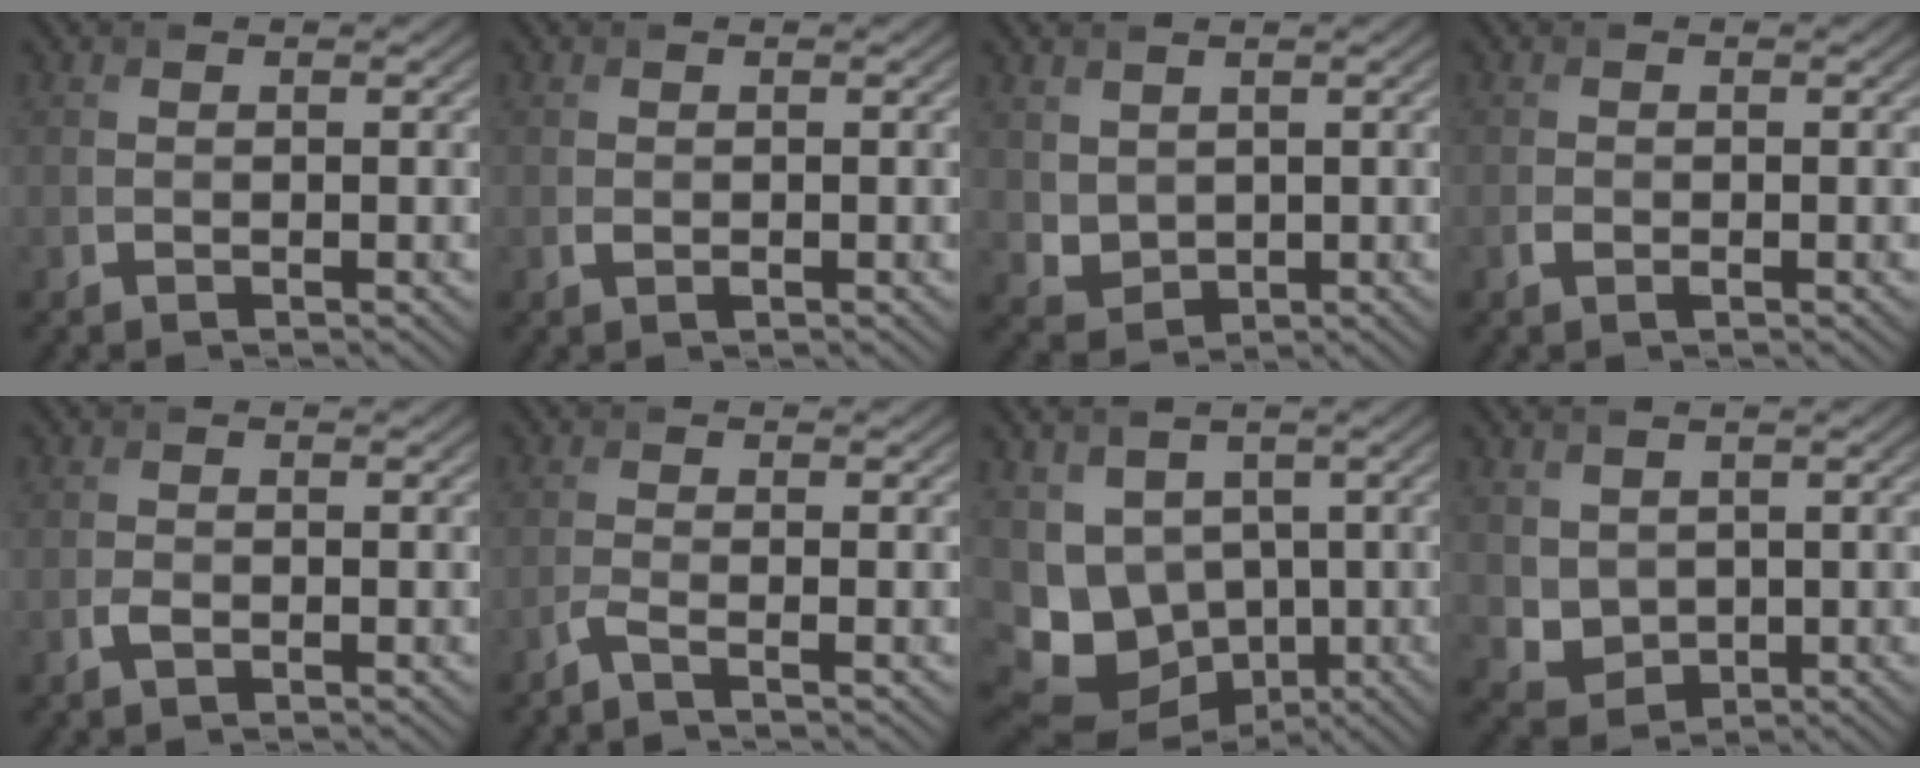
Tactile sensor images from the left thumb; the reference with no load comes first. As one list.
[{"total": 0.6, "force": [-0.1, 0.4, 0.4], "torque": [-0.010, -0.003, -0.001]}, {"total": 2.9, "force": [1.4, 2.2, 1.3], "torque": [-0.041, -0.010, 0.034]}, {"total": 0.9, "force": [-0.4, 0.5, 0.6], "torque": [-0.014, -0.002, -0.006]}, {"total": 1.1, "force": [-0.5, 0.6, 0.8], "torque": [-0.018, 0.000, -0.011]}, {"total": 1.9, "force": [-1.2, 0.1, 1.4], "torque": [-0.020, 0.001, -0.040]}, {"total": 10.0, "force": [-0.1, 8.4, 5.4], "torque": [-0.132, -0.026, 0.015]}, {"total": 3.4, "force": [1.4, 2.7, 1.5], "torque": [-0.049, -0.012, 0.034]}]